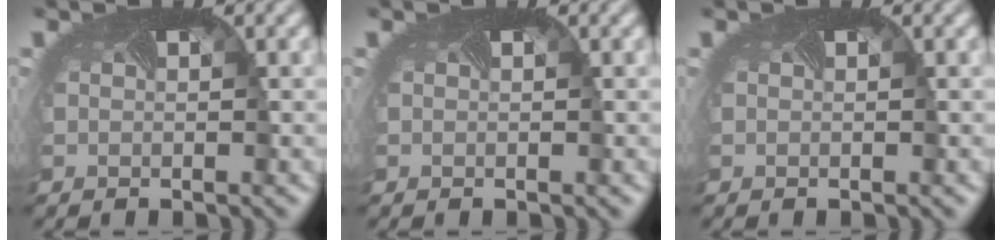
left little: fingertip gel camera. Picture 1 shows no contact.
{"total": 0.0}
{"total": 0.0}